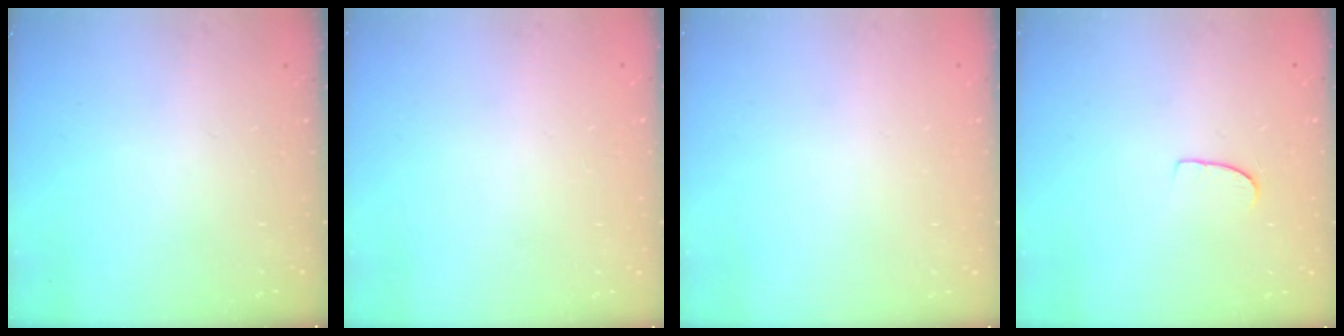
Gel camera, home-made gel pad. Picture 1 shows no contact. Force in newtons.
{"total": 0.0}
{"total": 0.0}
{"total": 5.4, "press": 5.4, "slide": 0.4}